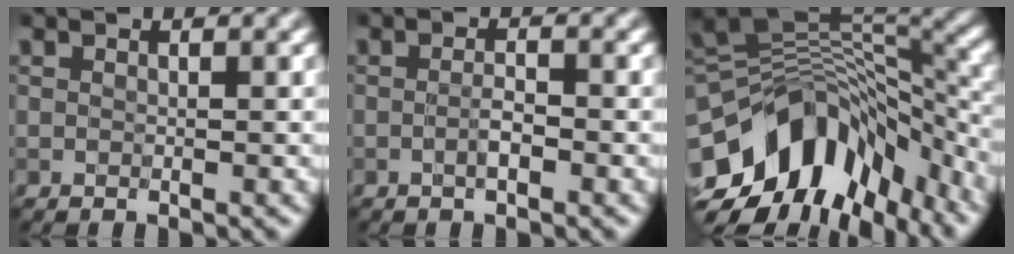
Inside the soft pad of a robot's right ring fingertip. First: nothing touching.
{"total": 1.4, "force": [-0.5, 0.3, 1.2], "torque": [-0.024, 0.001, -0.011]}
{"total": 13.9, "force": [-5.6, 8.7, 9.3], "torque": [-0.176, 0.003, -0.088]}